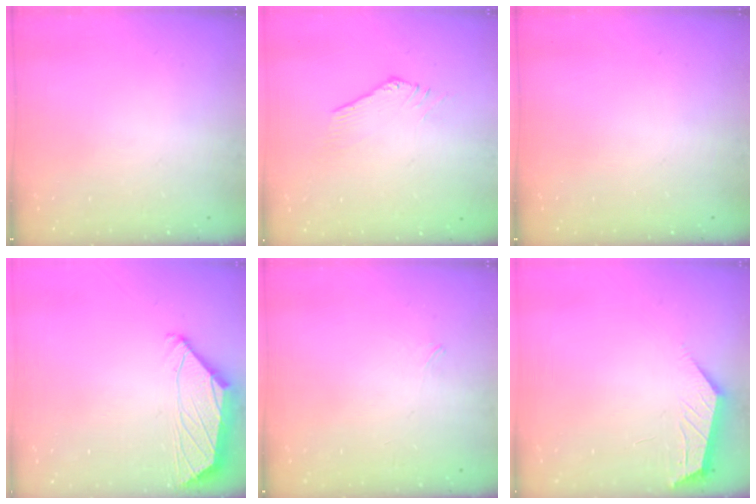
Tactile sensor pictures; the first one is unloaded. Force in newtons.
{"total": 1.4, "press": 1.4, "slide": 0.1}
{"total": 0.0}
{"total": 2.0, "press": 1.9, "slide": 0.7}
{"total": 2.8, "press": 2.7, "slide": 0.6}
{"total": 1.8, "press": 1.8, "slide": 0.4}